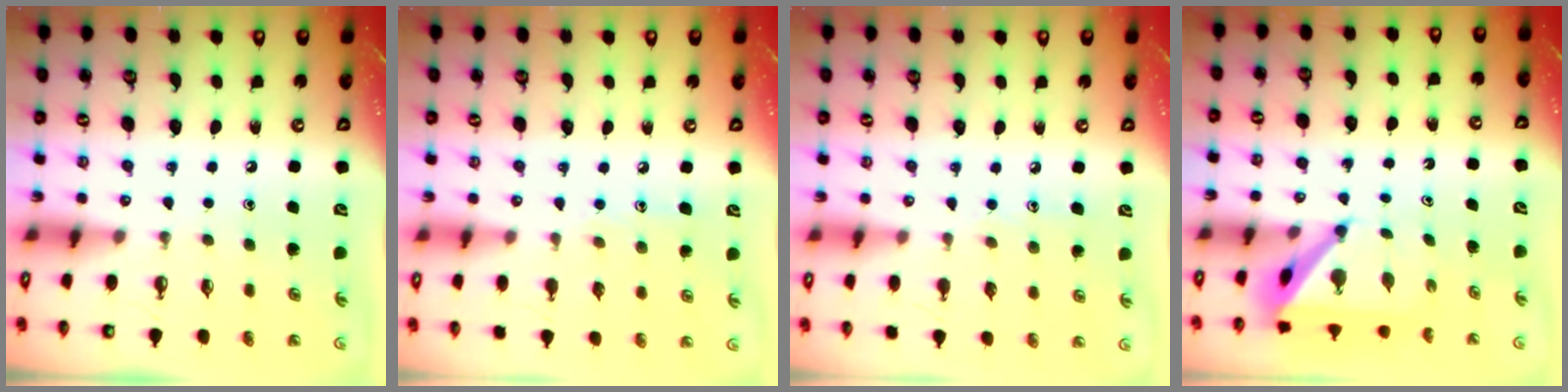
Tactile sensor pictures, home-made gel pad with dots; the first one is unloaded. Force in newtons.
{"total": 6.7, "press": 6.7, "slide": 0.6}
{"total": 6.4, "press": 6.3, "slide": 0.6}
{"total": 5.1, "press": 5.0, "slide": 0.4}